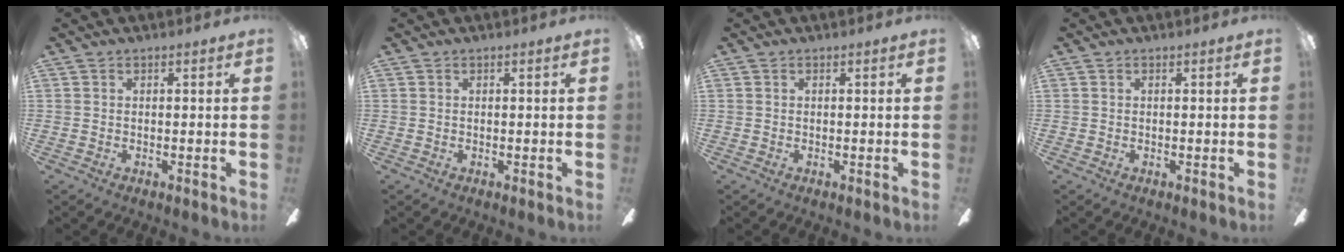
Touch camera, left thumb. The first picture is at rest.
{"total": 0.0}
{"total": 0.0}
{"total": 0.0}